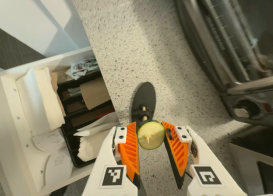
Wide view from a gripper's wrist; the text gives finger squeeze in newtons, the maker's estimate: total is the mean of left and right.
{"total": 8.3, "left": 8.3, "right": 8.2}